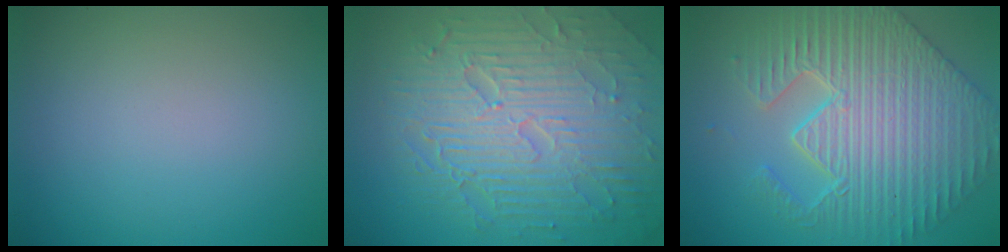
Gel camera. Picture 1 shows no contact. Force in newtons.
{"total": 9.7, "press": 6.3, "slide": 7.4}
{"total": 7.7, "press": 6.3, "slide": 4.6}